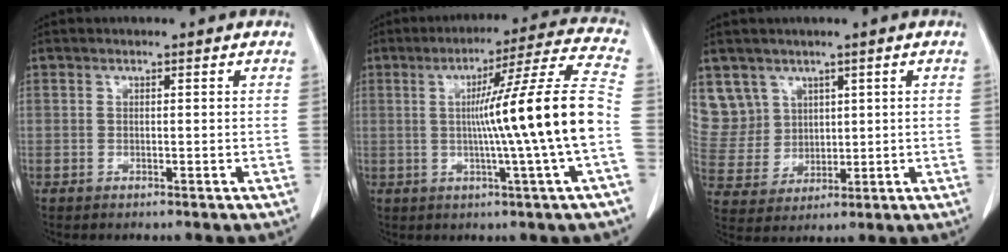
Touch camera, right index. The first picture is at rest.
{"total": 16.2, "force": [-1.3, -2.6, 16.0], "torque": [-0.234, -0.002, -0.026]}
{"total": 8.6, "force": [4.8, 7.1, 0.1], "torque": [-0.011, 0.020, 0.114]}